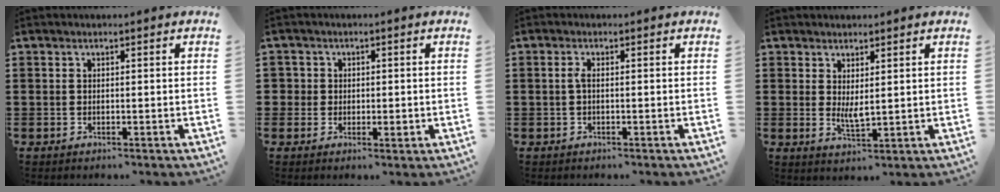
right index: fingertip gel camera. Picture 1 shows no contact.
{"total": 1.8, "force": [-0.1, 1.7, 0.6], "torque": [-0.016, 0.005, -0.003]}
{"total": 1.3, "force": [-0.2, 0.2, 1.3], "torque": [-0.025, 0.001, -0.005]}
{"total": 2.6, "force": [0.8, 0.7, 2.4], "torque": [-0.047, -0.004, 0.017]}